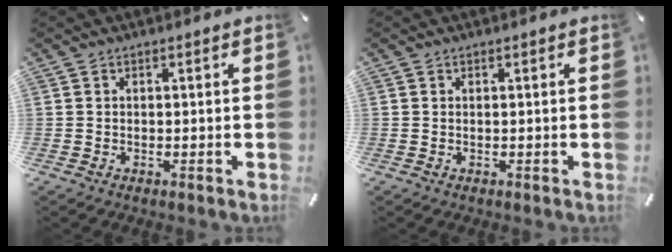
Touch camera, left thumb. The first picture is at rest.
{"total": 0.0}